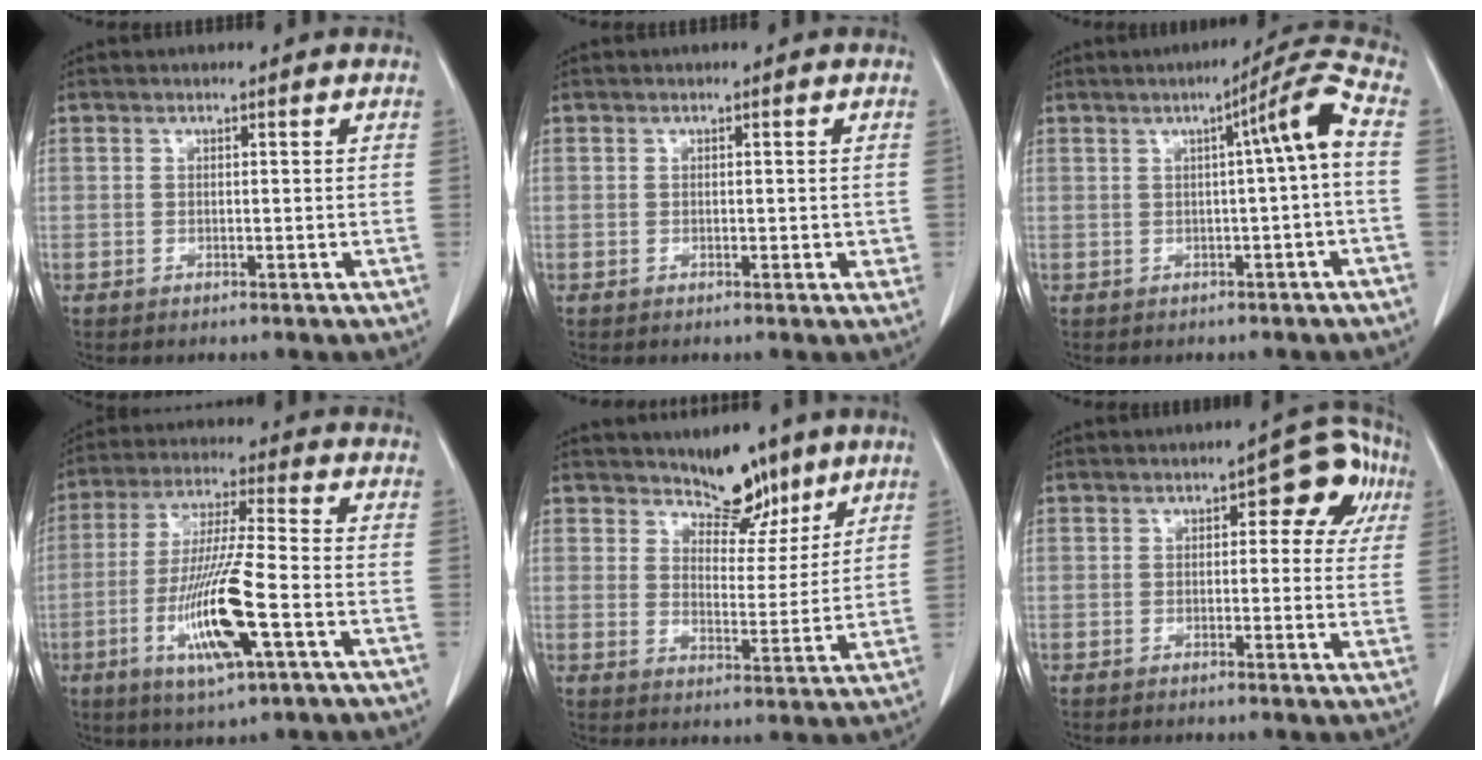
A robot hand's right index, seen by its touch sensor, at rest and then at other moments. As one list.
[{"total": 1.2, "force": [-0.1, 0.7, 1.0], "torque": [-0.011, 0.000, 0.002]}, {"total": 6.2, "force": [0.0, -0.7, 6.1], "torque": [-0.085, 0.018, -0.001]}, {"total": 13.5, "force": [-4.4, 0.8, 12.7], "torque": [-0.254, -0.018, -0.078]}, {"total": 6.8, "force": [5.5, 3.1, 2.4], "torque": [-0.024, -0.007, 0.090]}, {"total": 7.4, "force": [2.3, 3.5, 6.1], "torque": [-0.057, 0.028, 0.021]}]